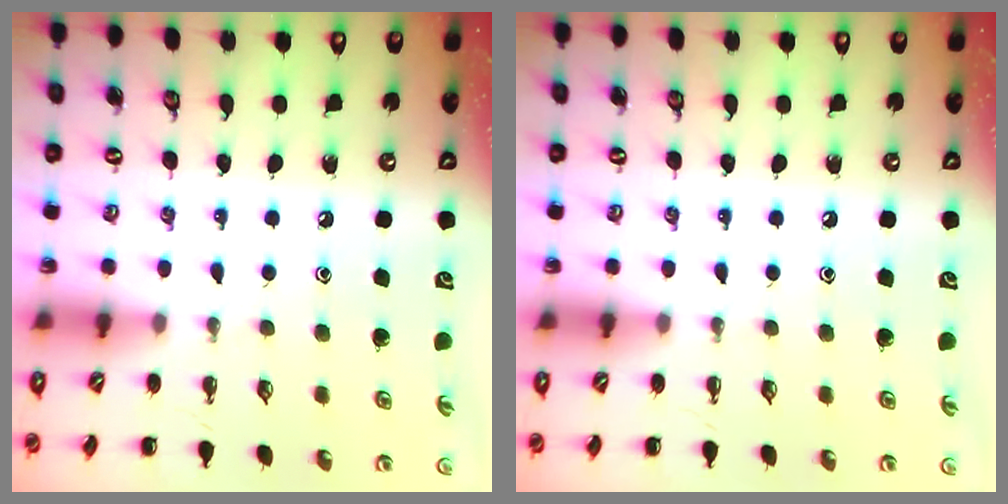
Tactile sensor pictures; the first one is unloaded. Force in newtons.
{"total": 0.0}